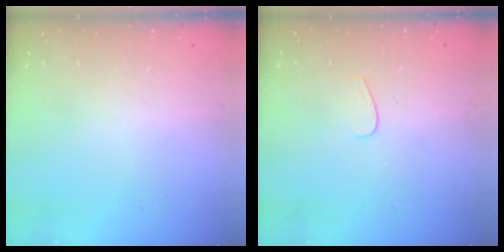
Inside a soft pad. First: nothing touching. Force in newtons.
{"total": 4.0, "press": 4.0, "slide": 0.4}